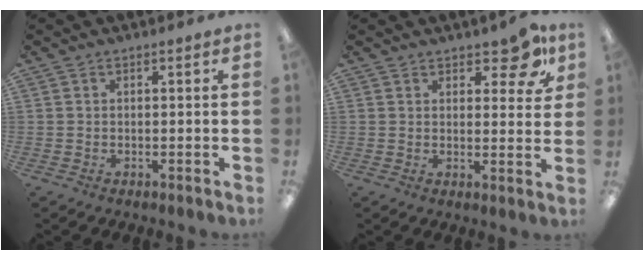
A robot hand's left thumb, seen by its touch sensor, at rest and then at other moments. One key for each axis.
{"total": 7.5, "fx": 5.4, "fy": 3.1, "fz": 4.2, "tx": -0.037, "ty": -0.035, "tz": 0.089}